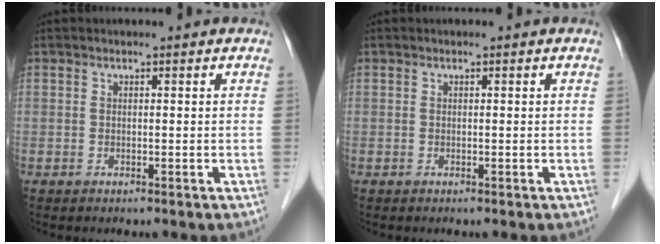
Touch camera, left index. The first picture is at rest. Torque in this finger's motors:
{"motor_torque": [0.06, 0.02, 0.00, -0.01]}